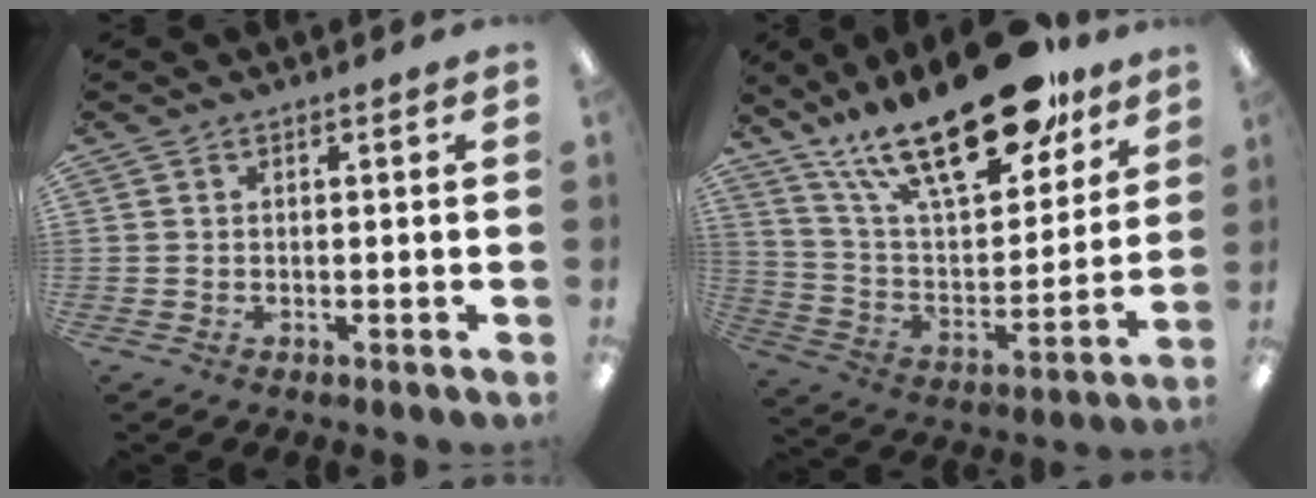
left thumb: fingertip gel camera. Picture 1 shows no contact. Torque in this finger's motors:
{"motor_torque": [0.93, 0.60, 1.39, -1.38, 0.35]}